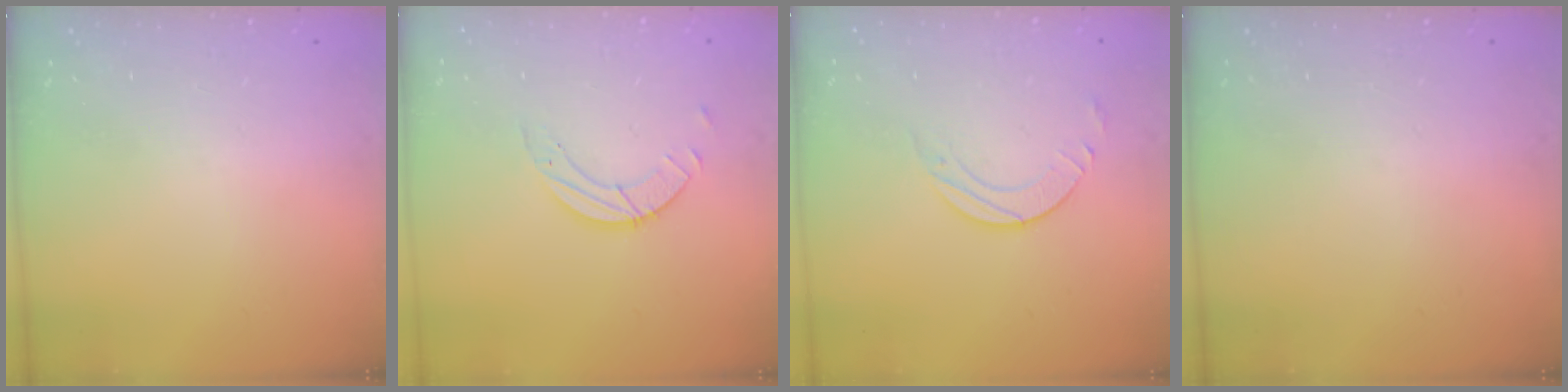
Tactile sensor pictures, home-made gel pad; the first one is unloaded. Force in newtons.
{"total": 3.2, "press": 3.2, "slide": 0.3}
{"total": 2.7, "press": 2.7, "slide": 0.2}
{"total": 0.0}